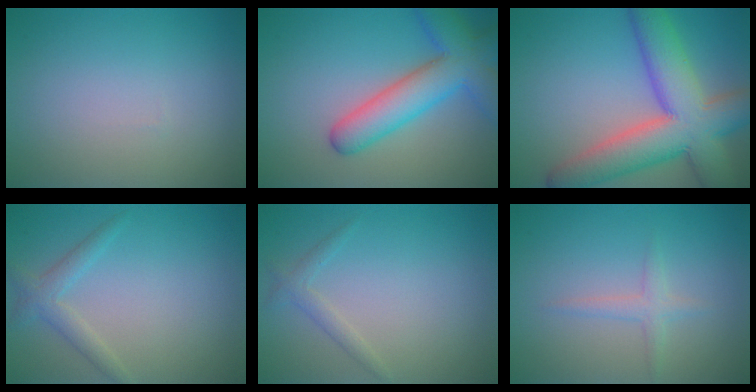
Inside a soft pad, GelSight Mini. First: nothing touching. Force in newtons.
{"total": 6.8, "press": 6.8, "slide": 0.4}
{"total": 10.8, "press": 10.7, "slide": 0.8}
{"total": 2.0, "press": 2.0, "slide": 0.1}
{"total": 1.3, "press": 1.3, "slide": 0.1}
{"total": 1.3, "press": 1.3, "slide": 0.1}